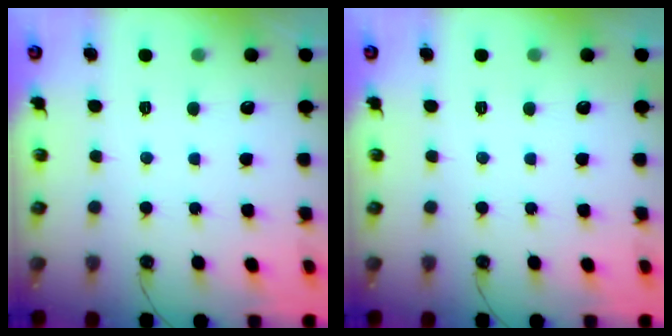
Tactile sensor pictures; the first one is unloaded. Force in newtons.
{"total": 0.0}